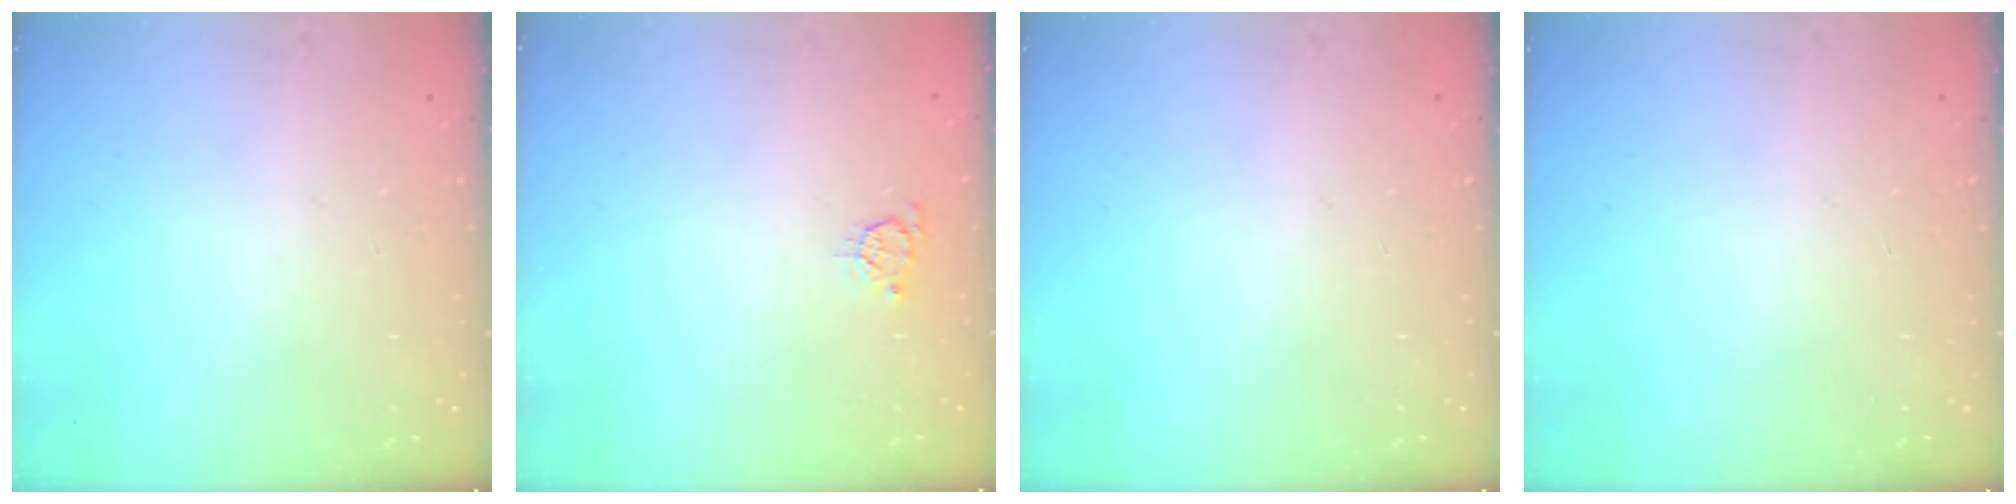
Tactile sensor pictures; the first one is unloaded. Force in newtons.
{"total": 3.7, "press": 3.7, "slide": 0.5}
{"total": 0.0}
{"total": 0.0}